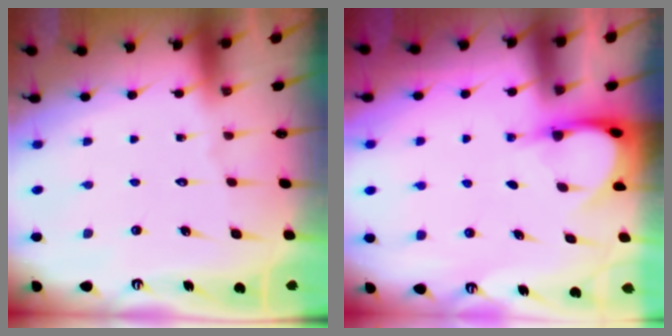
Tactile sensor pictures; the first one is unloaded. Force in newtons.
{"total": 3.7, "press": 3.7, "slide": 0.3}